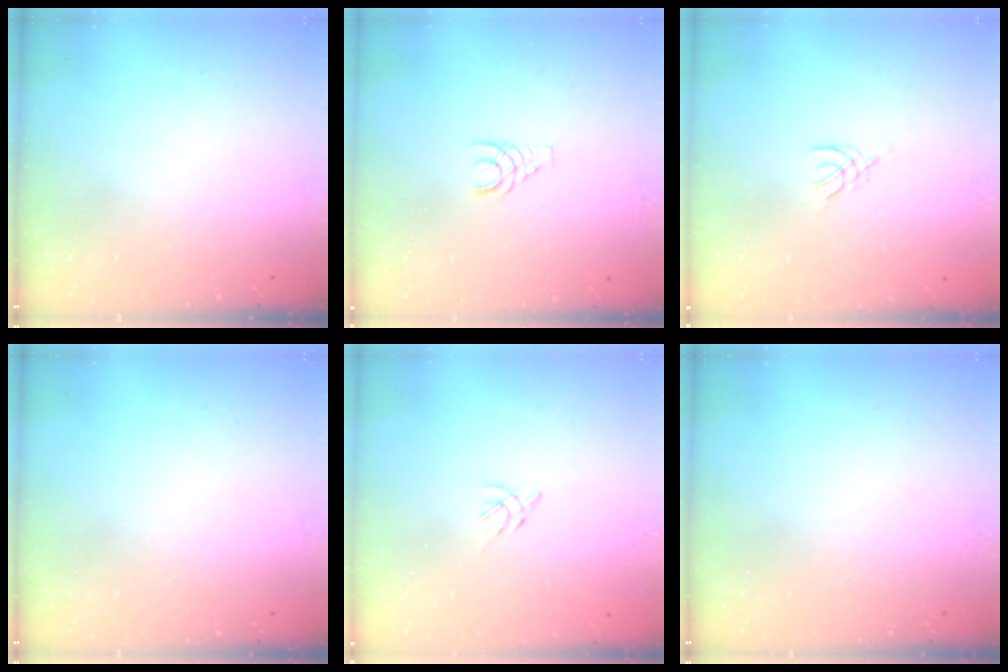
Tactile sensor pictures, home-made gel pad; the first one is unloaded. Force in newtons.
{"total": 3.6, "press": 3.6, "slide": 0.4}
{"total": 2.0, "press": 1.9, "slide": 0.4}
{"total": 0.0}
{"total": 2.3, "press": 2.2, "slide": 0.6}
{"total": 0.0}